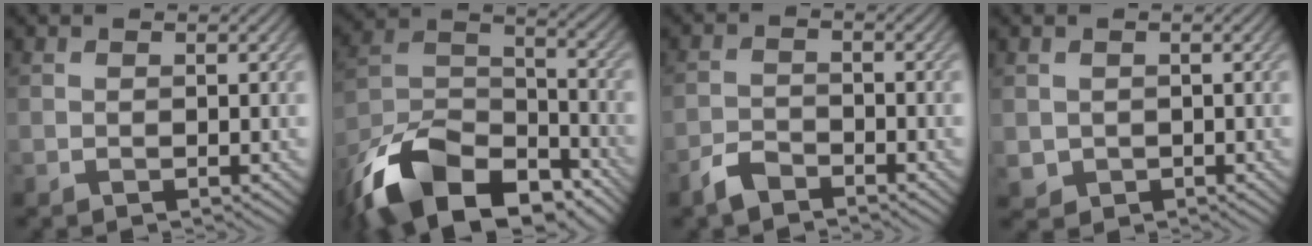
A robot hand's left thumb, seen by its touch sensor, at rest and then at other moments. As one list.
[{"total": 17.1, "force": [-11.9, 8.3, 9.0], "torque": [-0.221, -0.026, -0.211]}, {"total": 3.1, "force": [-2.5, 1.1, 1.3], "torque": [-0.029, 0.000, -0.059]}, {"total": 1.7, "force": [0.1, 1.6, 0.3], "torque": [-0.017, -0.011, 0.004]}]